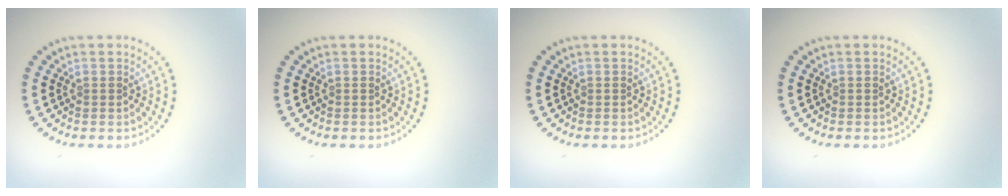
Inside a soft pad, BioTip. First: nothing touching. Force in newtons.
{"total": 0.0}
{"total": 0.0}
{"total": 0.0}